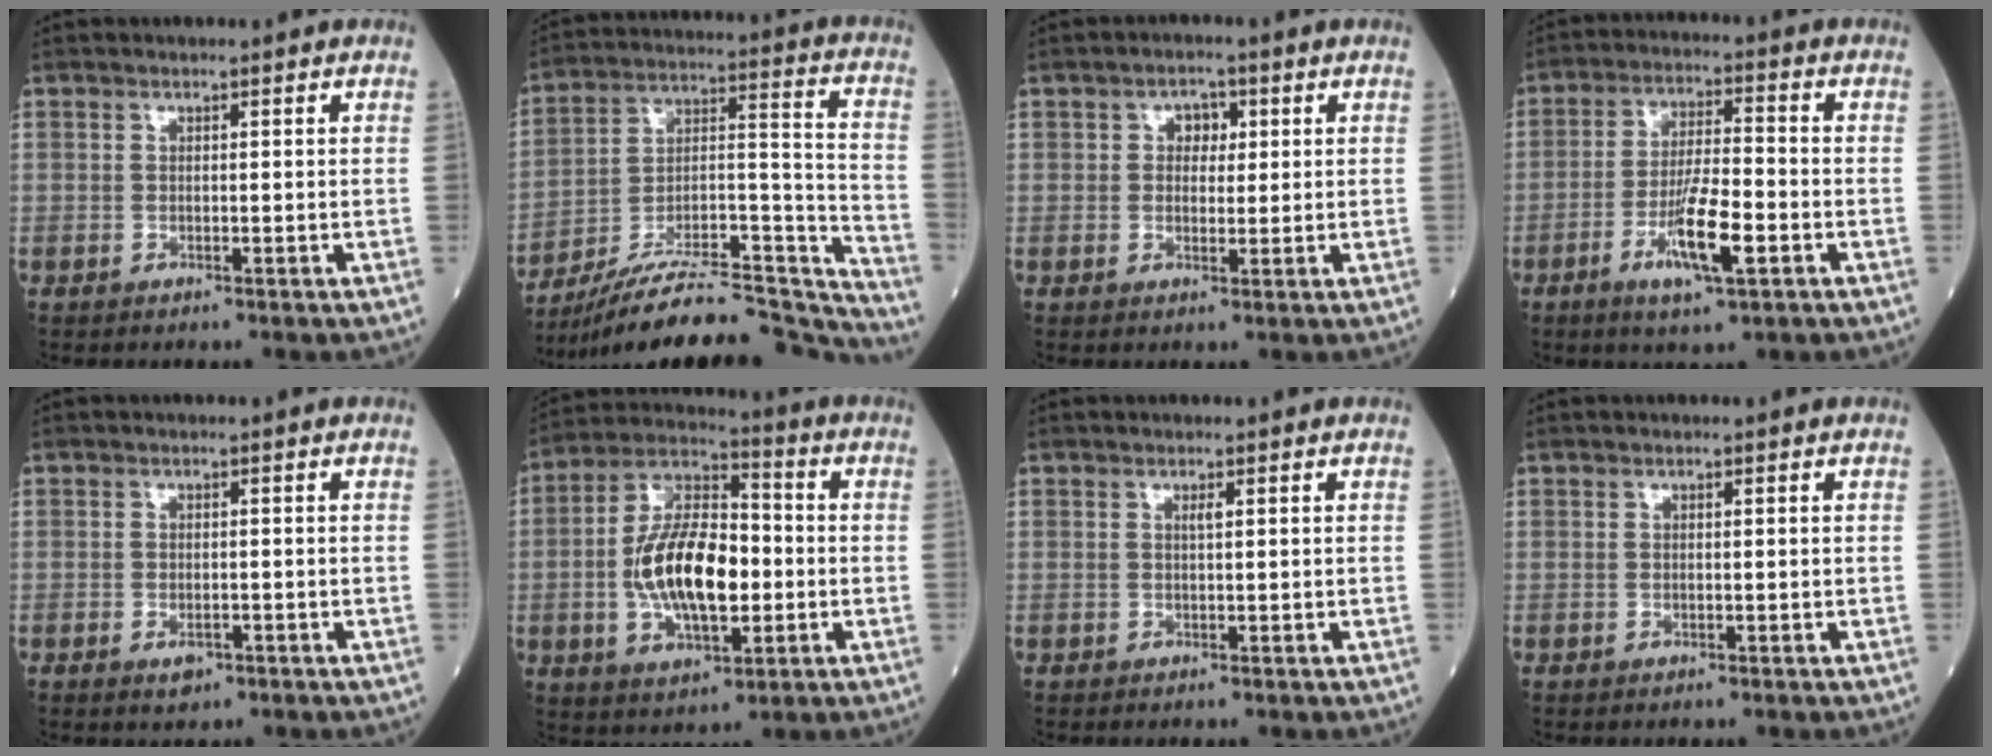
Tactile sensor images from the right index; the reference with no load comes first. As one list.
[{"total": 26.2, "force": [-24.5, 3.1, 9.0], "torque": [-0.104, 0.025, -0.373]}, {"total": 3.1, "force": [0.9, 2.1, 2.1], "torque": [-0.026, 0.008, 0.013]}, {"total": 9.2, "force": [-3.6, 1.5, 8.4], "torque": [-0.153, -0.006, -0.063]}, {"total": 1.9, "force": [-1.0, 1.1, 1.3], "torque": [-0.020, 0.000, -0.009]}, {"total": 15.7, "force": [-1.6, 6.9, 14.0], "torque": [-0.272, 0.012, -0.027]}, {"total": 0.8, "force": [0.3, 0.0, 0.7], "torque": [-0.017, 0.000, 0.006]}, {"total": 0.0}]